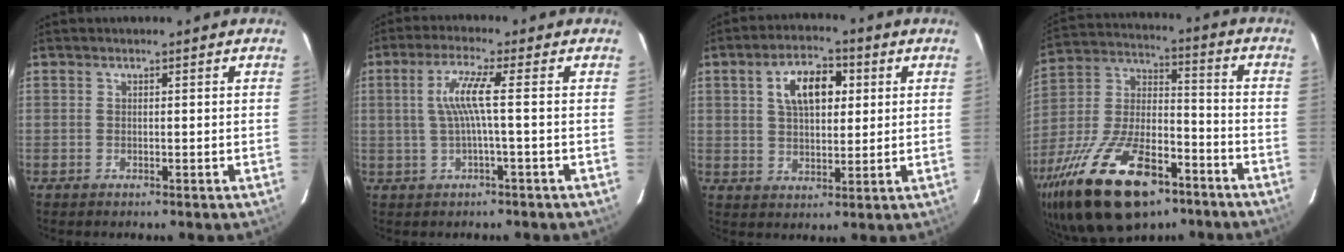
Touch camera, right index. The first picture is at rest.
{"total": 5.4, "force": [-0.2, -0.8, 5.4], "torque": [-0.112, 0.000, 0.003]}
{"total": 9.0, "force": [2.8, 5.0, 7.0], "torque": [-0.118, 0.027, 0.049]}
{"total": 26.8, "force": [-15.8, 12.3, 17.8], "torque": [-0.359, -0.014, -0.260]}